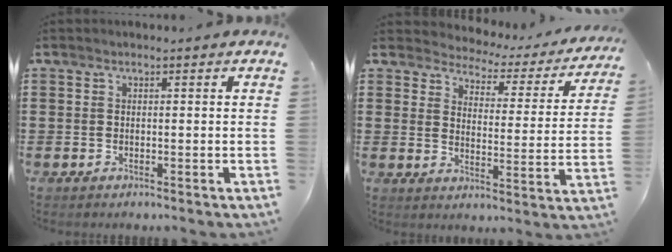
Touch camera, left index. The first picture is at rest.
{"total": 2.6, "force": [2.5, 0.6, 0.1], "torque": [-0.025, -0.026, 0.033]}